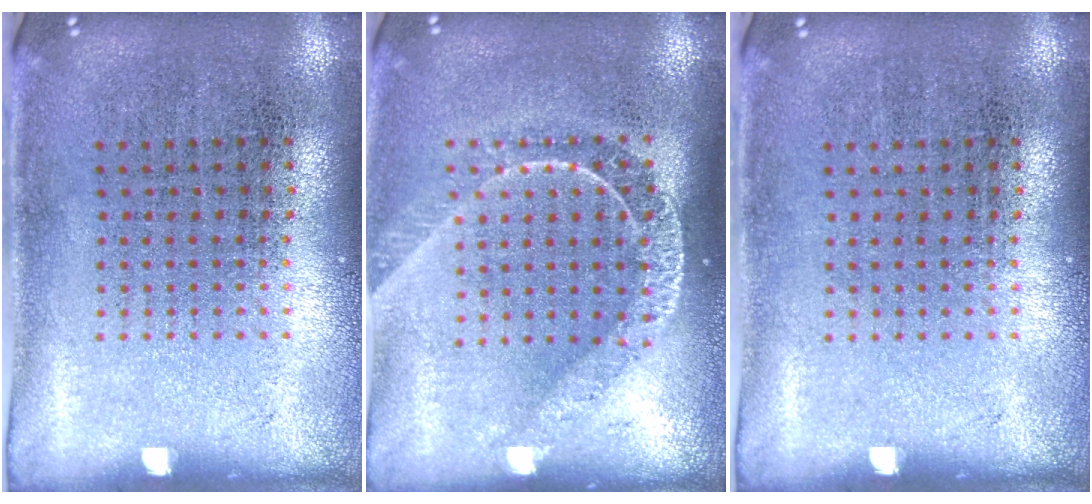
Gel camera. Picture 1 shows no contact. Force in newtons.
{"total": 1.6, "press": 1.5, "slide": 0.7}
{"total": 0.0}